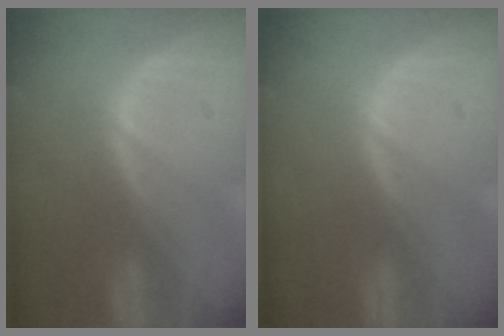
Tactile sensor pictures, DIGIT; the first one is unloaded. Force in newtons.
{"total": 0.0}